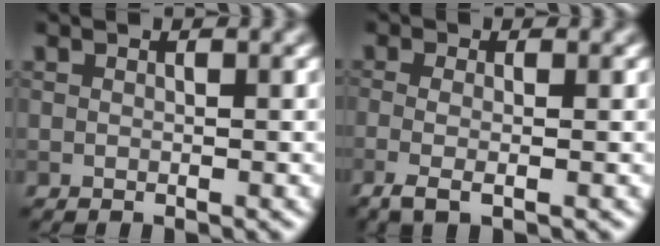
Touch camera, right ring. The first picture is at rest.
{"total": 2.6, "force": [-0.7, 0.9, 2.4], "torque": [-0.045, -0.009, -0.021]}